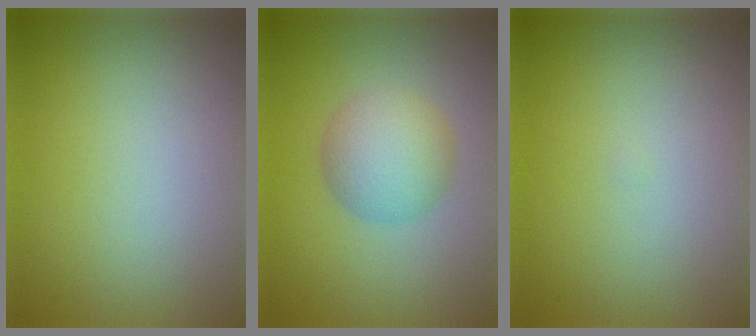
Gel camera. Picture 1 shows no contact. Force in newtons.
{"total": 3.9, "press": 3.9, "slide": 0.2}
{"total": 0.0}